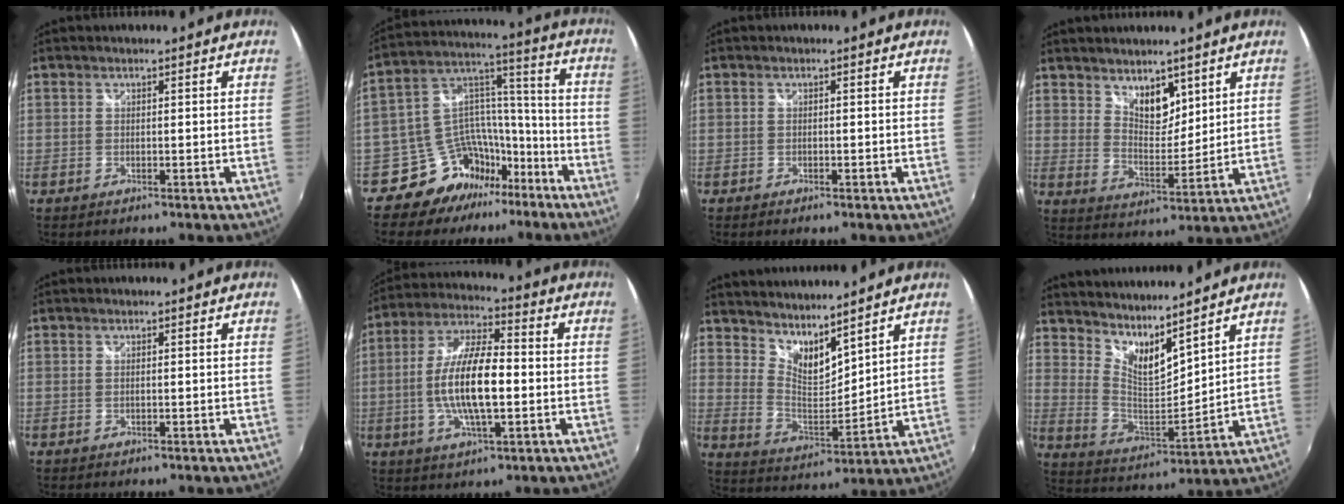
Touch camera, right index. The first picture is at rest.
{"total": 13.6, "force": [-11.0, 7.8, 2.1], "torque": [-0.046, 0.084, -0.181]}
{"total": 0.8, "force": [-0.6, 0.3, 0.4], "torque": [-0.009, -0.004, -0.013]}
{"total": 6.9, "force": [4.9, 3.6, 3.3], "torque": [-0.040, -0.001, 0.088]}
{"total": 0.0}
{"total": 13.8, "force": [-2.0, 4.4, 13.0], "torque": [-0.259, 0.002, -0.037]}
{"total": 10.4, "force": [8.8, 2.8, 4.8], "torque": [-0.080, -0.008, 0.163]}
{"total": 11.6, "force": [9.7, 2.5, 5.9], "torque": [-0.099, -0.012, 0.178]}